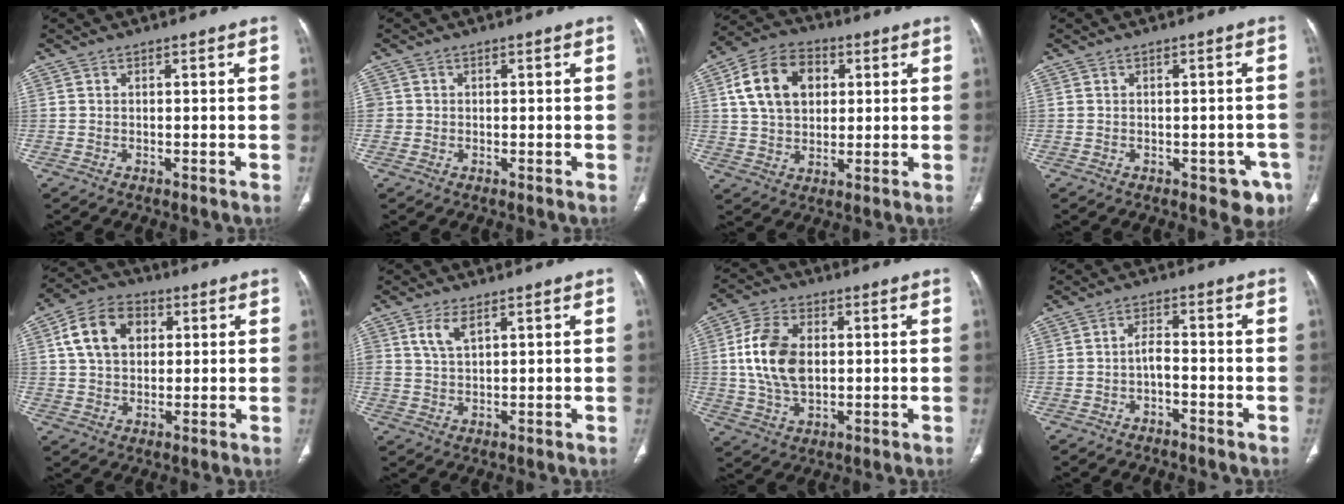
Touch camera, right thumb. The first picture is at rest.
{"total": 1.6, "force": [0.0, 1.6, 0.1], "torque": [0.009, 0.006, -0.001]}
{"total": 13.6, "force": [3.5, 9.8, 8.7], "torque": [-0.130, 0.008, 0.057]}
{"total": 5.0, "force": [-2.5, 3.0, 3.2], "torque": [-0.012, 0.009, -0.026]}
{"total": 11.3, "force": [3.0, 8.3, 7.1], "torque": [-0.107, 0.009, 0.045]}
{"total": 4.3, "force": [2.2, 2.1, 3.0], "torque": [-0.058, -0.007, 0.049]}
{"total": 12.3, "force": [1.2, 7.9, 9.3], "torque": [-0.173, 0.002, 0.026]}
{"total": 2.8, "force": [-1.5, 1.4, 1.8], "torque": [-0.028, 0.023, -0.028]}